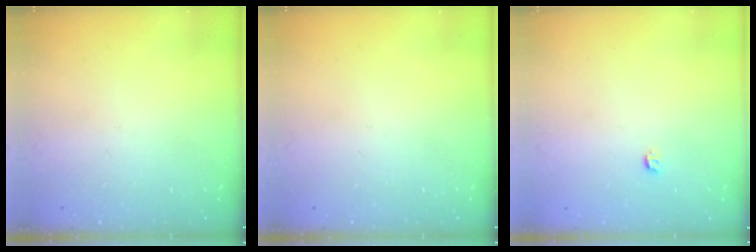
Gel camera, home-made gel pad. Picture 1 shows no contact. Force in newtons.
{"total": 0.0}
{"total": 3.2, "press": 3.2, "slide": 0.6}